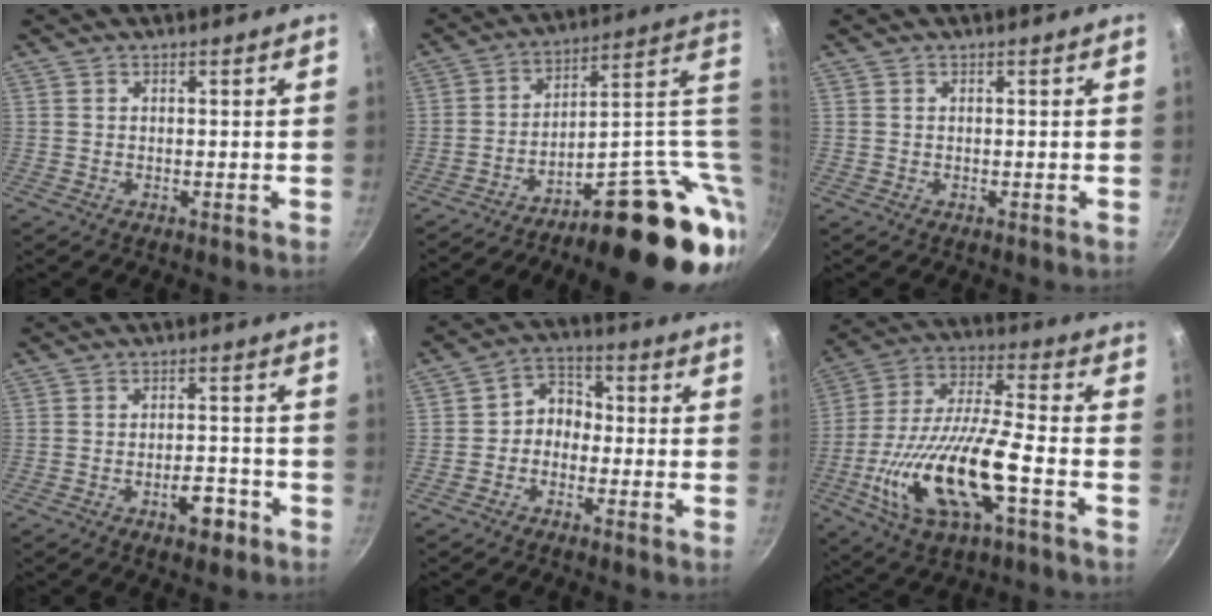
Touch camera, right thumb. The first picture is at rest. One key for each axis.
{"total": 25.4, "fx": -5.0, "fy": 10.7, "fz": 22.5, "tx": -0.260, "ty": 0.039, "tz": -0.064}
{"total": 0.0}
{"total": 5.7, "fx": -3.1, "fy": 2.6, "fz": 4.0, "tx": -0.039, "ty": 0.024, "tz": -0.043}
{"total": 5.7, "fx": -1.4, "fy": 4.6, "fz": 3.0, "tx": -0.015, "ty": 0.032, "tz": -0.040}
{"total": 20.4, "fx": -6.4, "fy": 7.0, "fz": 18.1, "tx": -0.350, "ty": 0.025, "tz": -0.123}